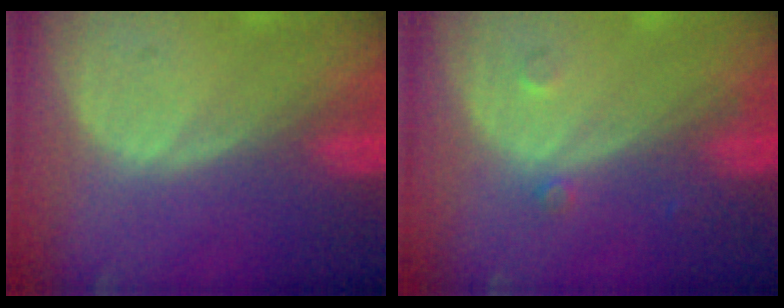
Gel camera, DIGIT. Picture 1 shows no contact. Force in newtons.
{"total": 1.3, "press": 1.3, "slide": 0.1}